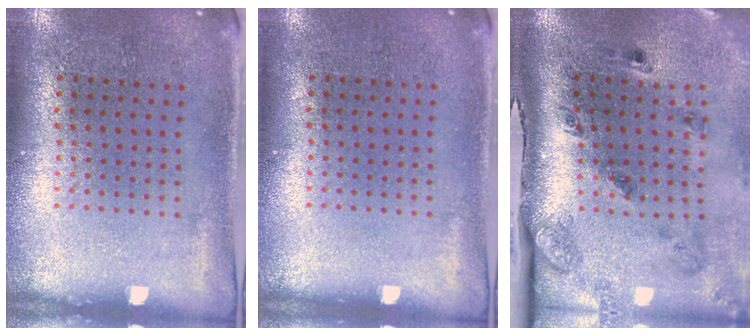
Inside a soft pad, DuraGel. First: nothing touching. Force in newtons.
{"total": 0.0}
{"total": 2.9, "press": 1.8, "slide": 2.2}